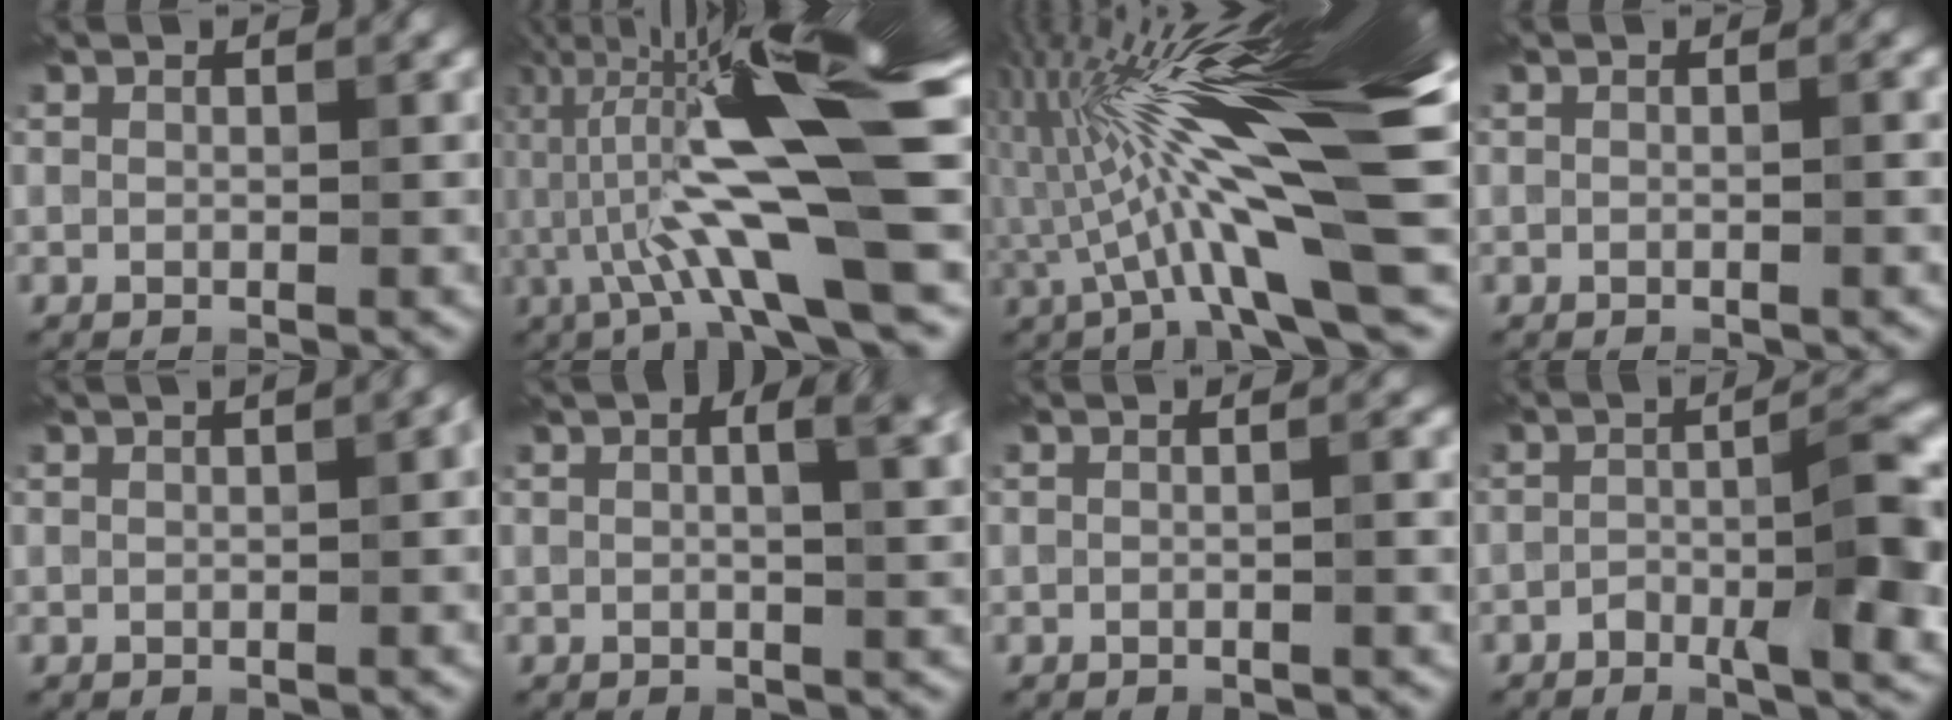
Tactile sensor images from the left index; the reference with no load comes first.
{"total": 14.5, "force": [0.2, 2.6, 14.2], "torque": [-0.242, 0.022, 0.001]}
{"total": 14.7, "force": [-1.3, 2.6, 14.4], "torque": [-0.243, 0.027, -0.011]}
{"total": 0.7, "force": [-0.2, 0.1, 0.6], "torque": [-0.010, -0.003, -0.007]}
{"total": 3.2, "force": [0.6, 1.4, 2.8], "torque": [-0.015, 0.018, 0.007]}
{"total": 7.9, "force": [2.9, 3.7, 6.4], "torque": [-0.037, 0.035, 0.004]}
{"total": 1.4, "force": [-0.2, 0.4, 1.3], "torque": [-0.008, -0.003, -0.008]}
{"total": 6.8, "force": [-2.6, 1.9, 5.9], "torque": [-0.093, 0.009, -0.048]}